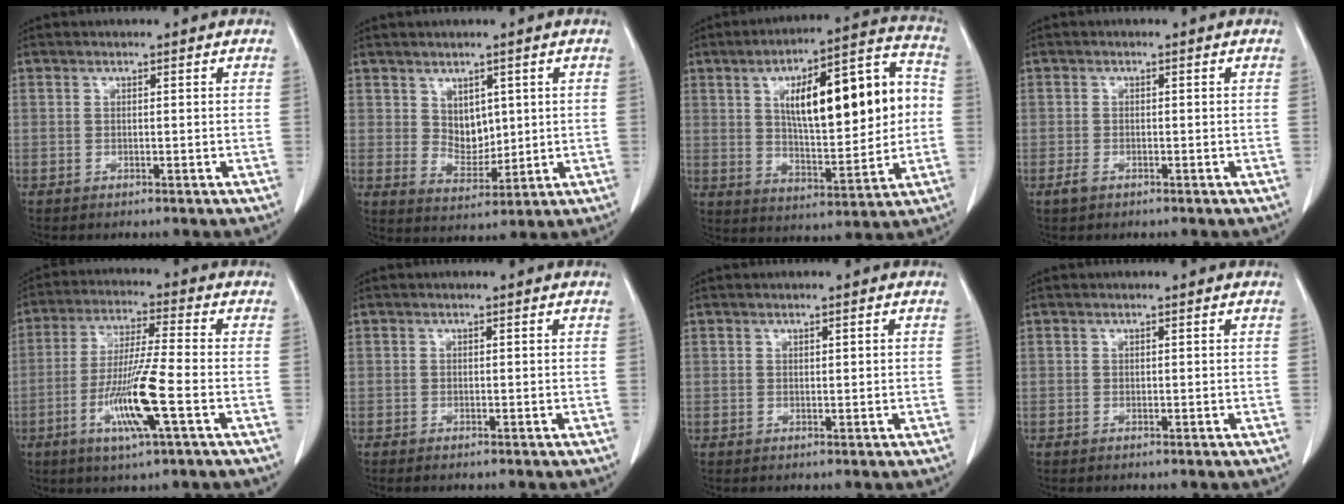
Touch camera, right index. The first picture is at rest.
{"total": 4.7, "force": [1.6, 3.3, 3.0], "torque": [-0.051, -0.004, 0.040]}
{"total": 19.9, "force": [3.0, 6.2, 18.7], "torque": [-0.283, 0.036, 0.052]}
{"total": 1.5, "force": [-0.9, 0.9, 0.8], "torque": [-0.020, 0.001, -0.013]}
{"total": 11.3, "force": [-3.9, -0.1, 10.6], "torque": [-0.210, -0.014, -0.075]}
{"total": 0.7, "force": [-0.6, 0.1, 0.4], "torque": [-0.012, -0.002, -0.008]}
{"total": 0.7, "force": [0.2, 0.2, 0.7], "torque": [-0.012, 0.002, 0.004]}
{"total": 0.0}